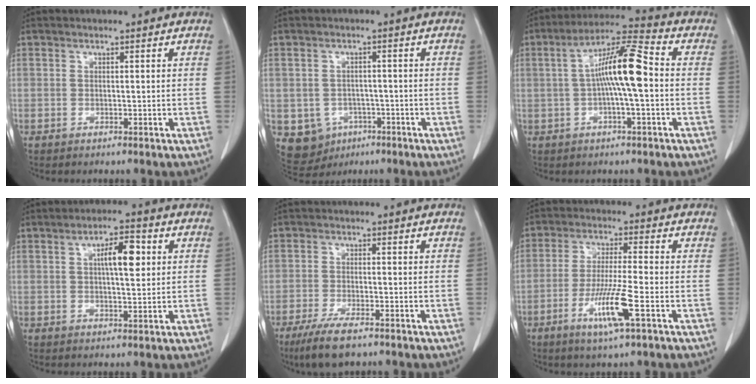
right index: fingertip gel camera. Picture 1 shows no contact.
{"total": 7.3, "force": [-2.9, 6.5, 1.7], "torque": [-0.039, 0.005, -0.030]}
{"total": 10.5, "force": [-0.1, 1.0, 10.5], "torque": [-0.191, 0.024, -0.010]}
{"total": 6.2, "force": [1.6, 1.7, 5.8], "torque": [-0.097, 0.010, 0.027]}
{"total": 6.8, "force": [-4.7, 1.2, 4.7], "torque": [-0.087, -0.017, -0.078]}
{"total": 8.7, "force": [-3.5, -0.2, 8.0], "torque": [-0.154, -0.017, -0.065]}